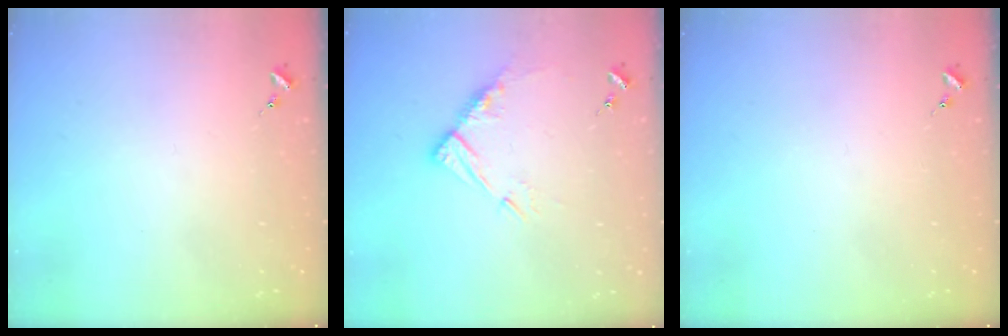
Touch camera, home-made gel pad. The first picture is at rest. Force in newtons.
{"total": 10.2, "press": 10.1, "slide": 0.9}
{"total": 0.0}